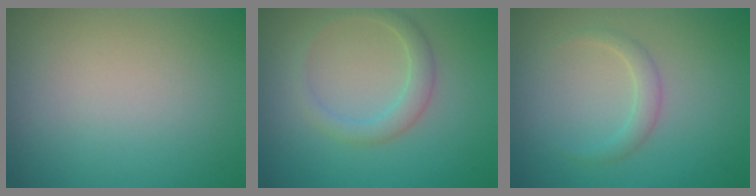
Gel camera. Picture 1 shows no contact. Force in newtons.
{"total": 2.2, "press": 2.2, "slide": 0.1}
{"total": 1.5, "press": 1.5, "slide": 0.1}